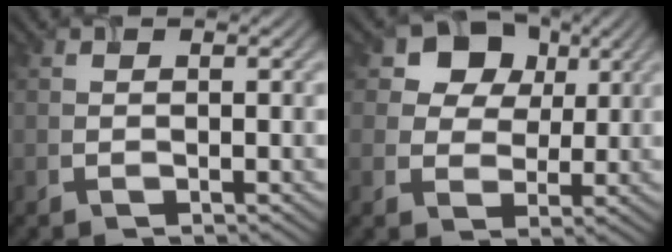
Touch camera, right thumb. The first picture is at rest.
{"total": 10.0, "force": [4.5, 7.9, 4.2], "torque": [-0.102, 0.006, 0.078]}